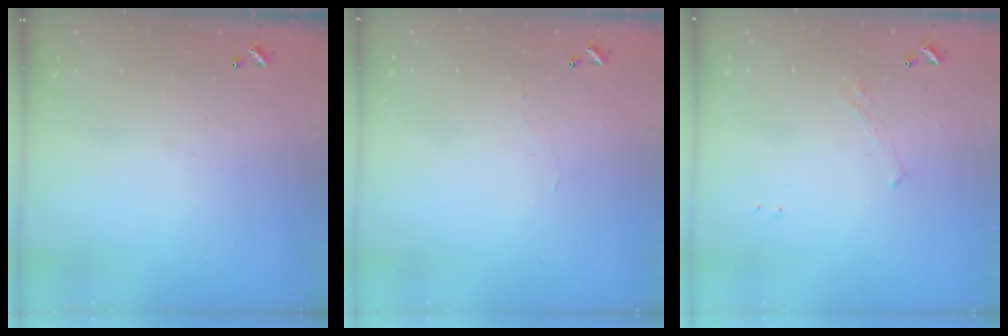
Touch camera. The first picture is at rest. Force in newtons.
{"total": 1.2, "press": 1.1, "slide": 0.3}
{"total": 3.0, "press": 3.0, "slide": 0.4}